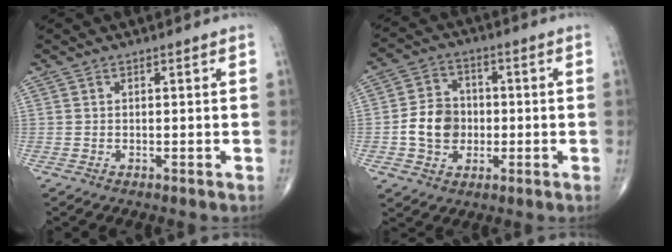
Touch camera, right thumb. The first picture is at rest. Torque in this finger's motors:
{"motor_torque": [1.16, 1.42, 0.45, -0.60, 0.02]}